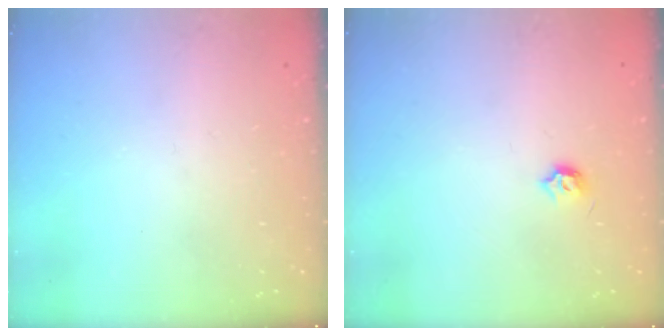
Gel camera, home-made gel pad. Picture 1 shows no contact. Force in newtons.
{"total": 3.9, "press": 3.8, "slide": 0.7}